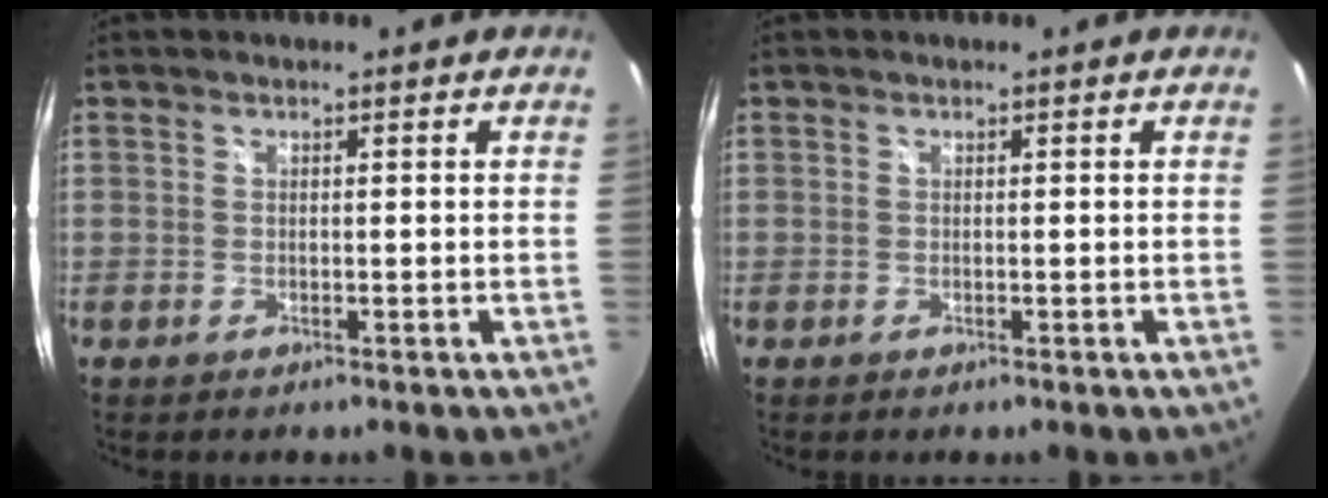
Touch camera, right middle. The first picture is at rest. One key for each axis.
{"total": 0.0}